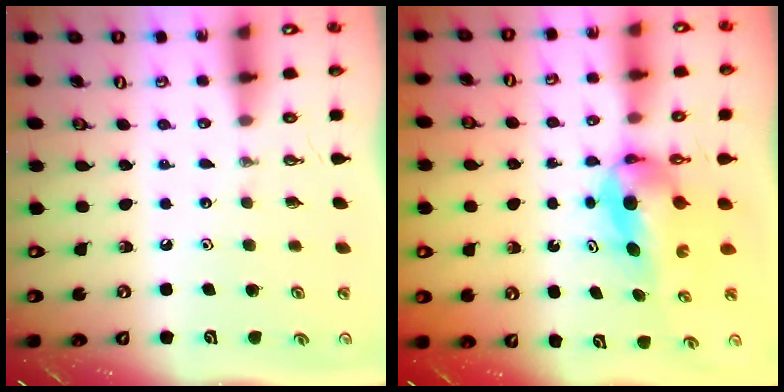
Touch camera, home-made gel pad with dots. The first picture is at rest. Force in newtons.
{"total": 5.7, "press": 5.4, "slide": 2.0}